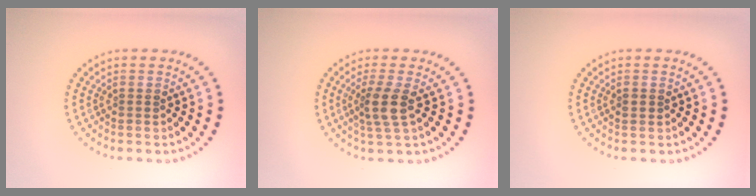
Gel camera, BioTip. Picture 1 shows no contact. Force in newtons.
{"total": 2.7, "press": 2.2, "slide": 1.6}
{"total": 0.9, "press": 0.9, "slide": 0.2}